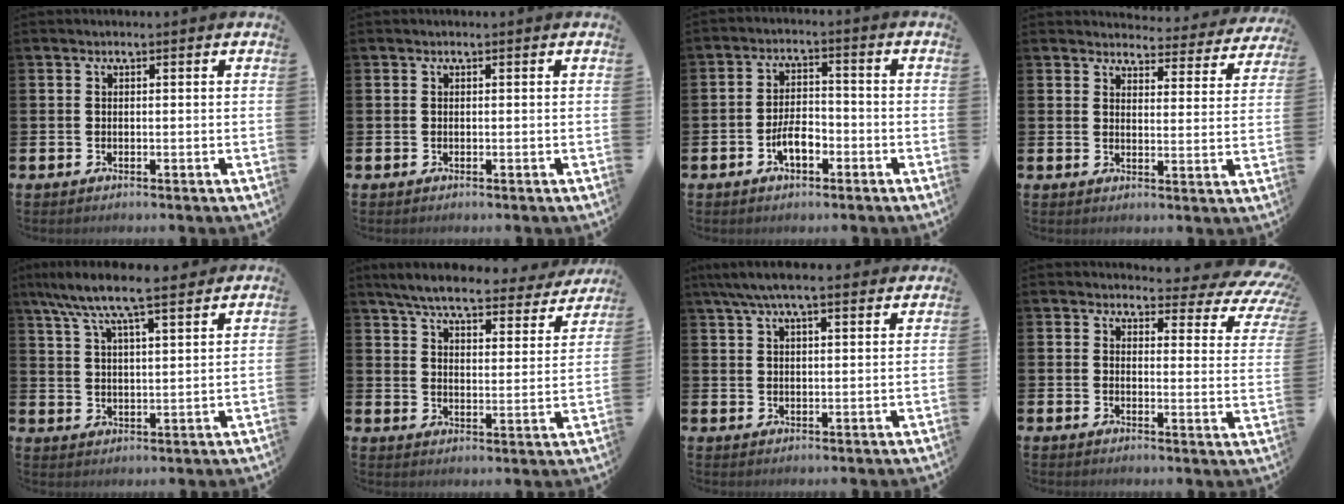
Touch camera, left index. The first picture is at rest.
{"total": 0.0}
{"total": 4.2, "force": [-1.9, 2.0, 3.2], "torque": [-0.049, 0.008, -0.035]}
{"total": 3.3, "force": [3.3, 0.8, 0.0], "torque": [-0.005, -0.033, 0.052]}
{"total": 8.8, "force": [7.7, 1.3, 4.0], "torque": [-0.096, -0.030, 0.136]}
{"total": 6.7, "force": [6.1, 1.0, 2.6], "torque": [-0.069, -0.037, 0.101]}
{"total": 6.2, "force": [5.3, 1.2, 3.0], "torque": [-0.067, -0.009, 0.096]}
{"total": 3.5, "force": [2.9, 1.5, 1.2], "torque": [-0.022, -0.035, 0.041]}